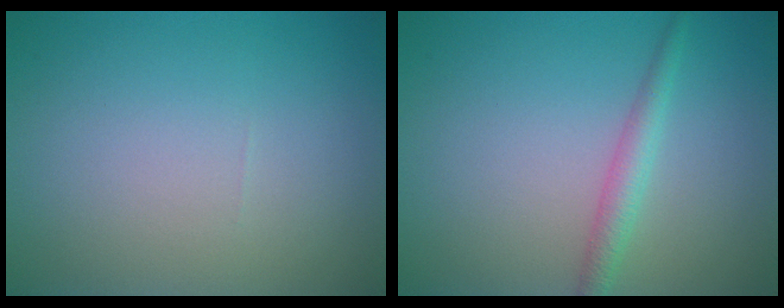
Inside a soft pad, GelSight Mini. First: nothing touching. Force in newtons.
{"total": 2.0, "press": 2.0, "slide": 0.0}